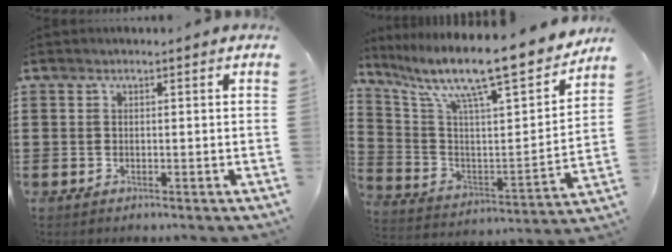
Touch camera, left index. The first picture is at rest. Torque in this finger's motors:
{"motor_torque": [1.09, 1.05, 1.05, 0.21]}